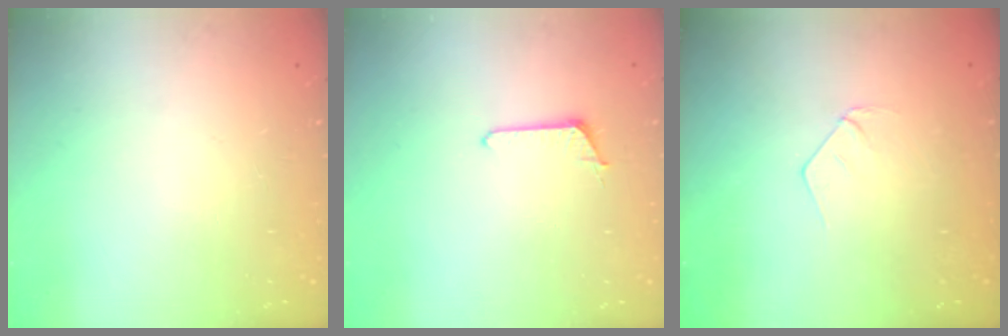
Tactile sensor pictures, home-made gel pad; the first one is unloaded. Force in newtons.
{"total": 5.6, "press": 5.5, "slide": 0.7}
{"total": 3.6, "press": 3.6, "slide": 0.2}